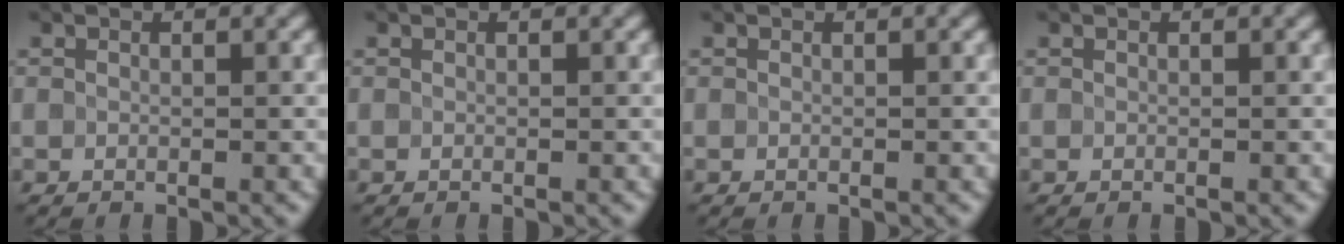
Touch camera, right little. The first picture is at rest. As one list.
[{"total": 0.0}, {"total": 0.0}, {"total": 0.0}]